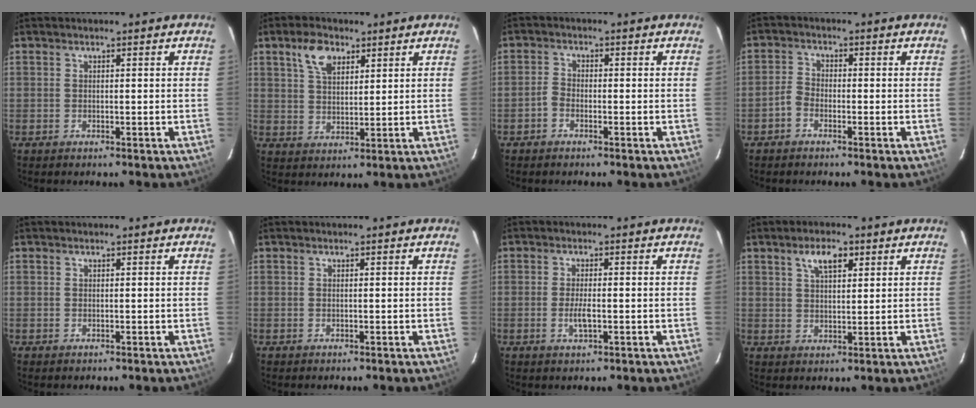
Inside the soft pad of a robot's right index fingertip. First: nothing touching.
{"total": 6.2, "force": [3.5, 3.4, 3.8], "torque": [-0.071, 0.013, 0.064]}
{"total": 1.8, "force": [-1.4, 1.0, 0.8], "torque": [-0.018, 0.007, -0.028]}
{"total": 2.4, "force": [-1.7, 1.4, 1.0], "torque": [-0.023, 0.010, -0.034]}
{"total": 0.0}
{"total": 0.0}
{"total": 2.9, "force": [-0.8, 0.8, 2.7], "torque": [-0.054, -0.002, -0.013]}
{"total": 5.1, "force": [2.7, 2.1, 3.7], "torque": [-0.065, 0.010, 0.049]}